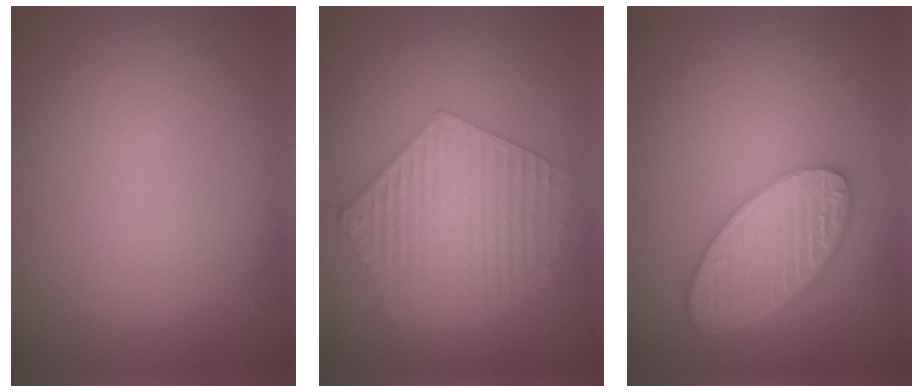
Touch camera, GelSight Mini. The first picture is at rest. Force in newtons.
{"total": 6.0, "press": 4.5, "slide": 4.0}
{"total": 5.6, "press": 4.5, "slide": 3.4}